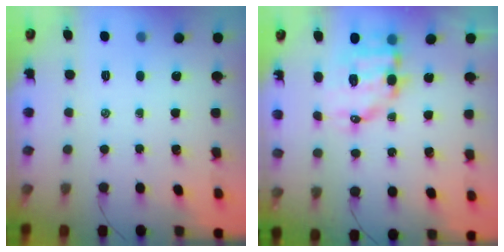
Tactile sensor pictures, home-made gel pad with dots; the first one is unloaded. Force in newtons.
{"total": 9.9, "press": 9.6, "slide": 2.3}